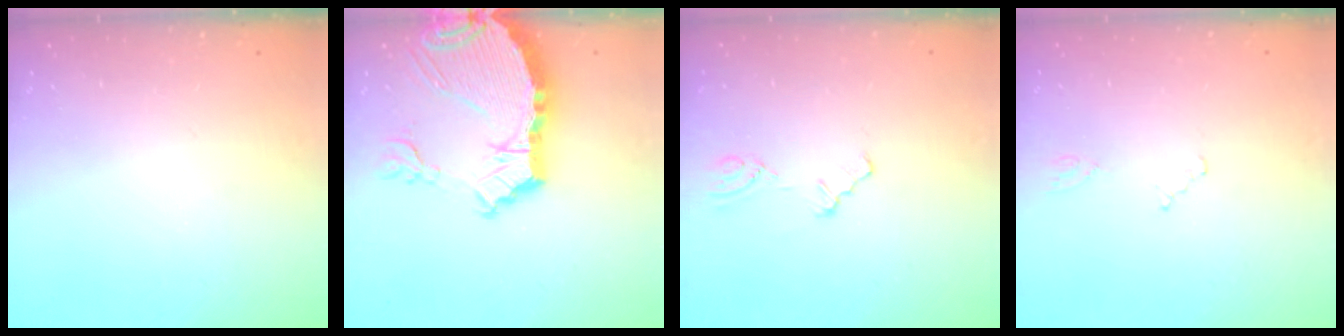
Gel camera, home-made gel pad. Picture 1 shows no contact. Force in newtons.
{"total": 10.7, "press": 10.7, "slide": 1.1}
{"total": 1.9, "press": 1.9, "slide": 0.3}
{"total": 0.0}